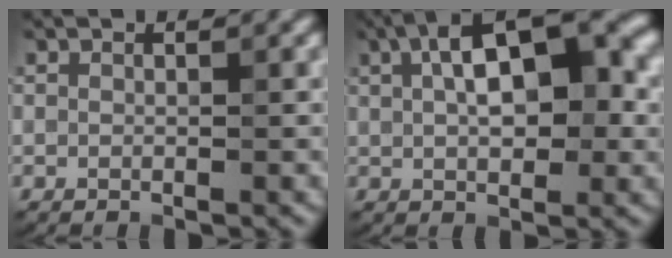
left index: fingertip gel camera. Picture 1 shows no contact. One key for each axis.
{"total": 10.1, "fx": 2.7, "fy": 4.6, "fz": 8.5, "tx": -0.123, "ty": 0.020, "tz": 0.034}